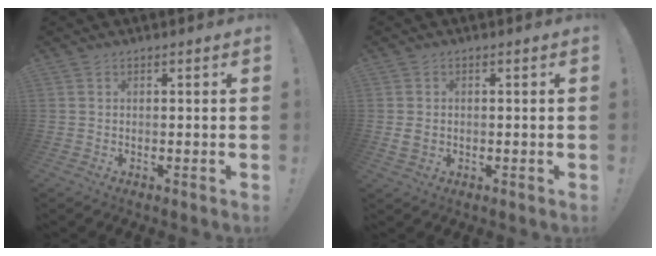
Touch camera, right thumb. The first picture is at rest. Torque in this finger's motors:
{"motor_torque": [-0.05, 0.00, 0.15, 0.11, 0.11]}